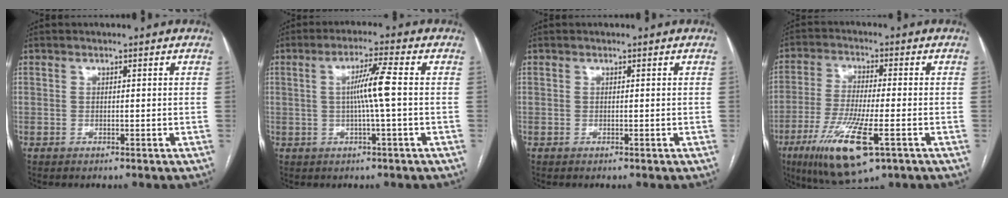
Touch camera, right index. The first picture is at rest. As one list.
[{"total": 5.5, "force": [0.1, -1.0, 5.4], "torque": [-0.098, 0.005, 0.005]}, {"total": 0.0}, {"total": 13.5, "force": [-6.2, 2.3, 11.7], "torque": [-0.235, -0.031, -0.104]}]